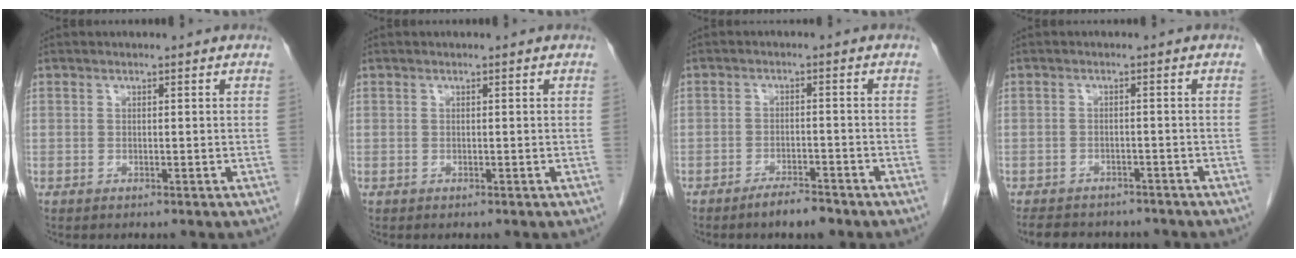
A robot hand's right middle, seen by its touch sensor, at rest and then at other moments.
{"total": 0.0}
{"total": 3.8, "force": [-3.1, 0.6, 2.1], "torque": [-0.041, -0.004, -0.050]}
{"total": 10.1, "force": [-8.8, 3.9, 3.1], "torque": [-0.059, 0.001, -0.111]}